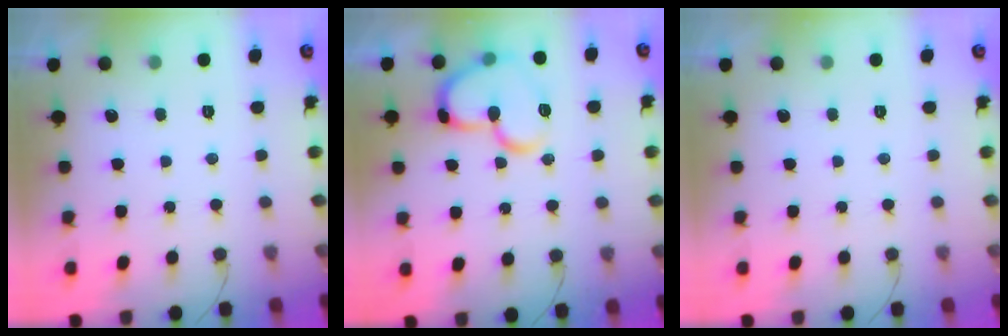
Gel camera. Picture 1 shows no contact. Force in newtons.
{"total": 17.1, "press": 17.0, "slide": 1.6}
{"total": 0.0}